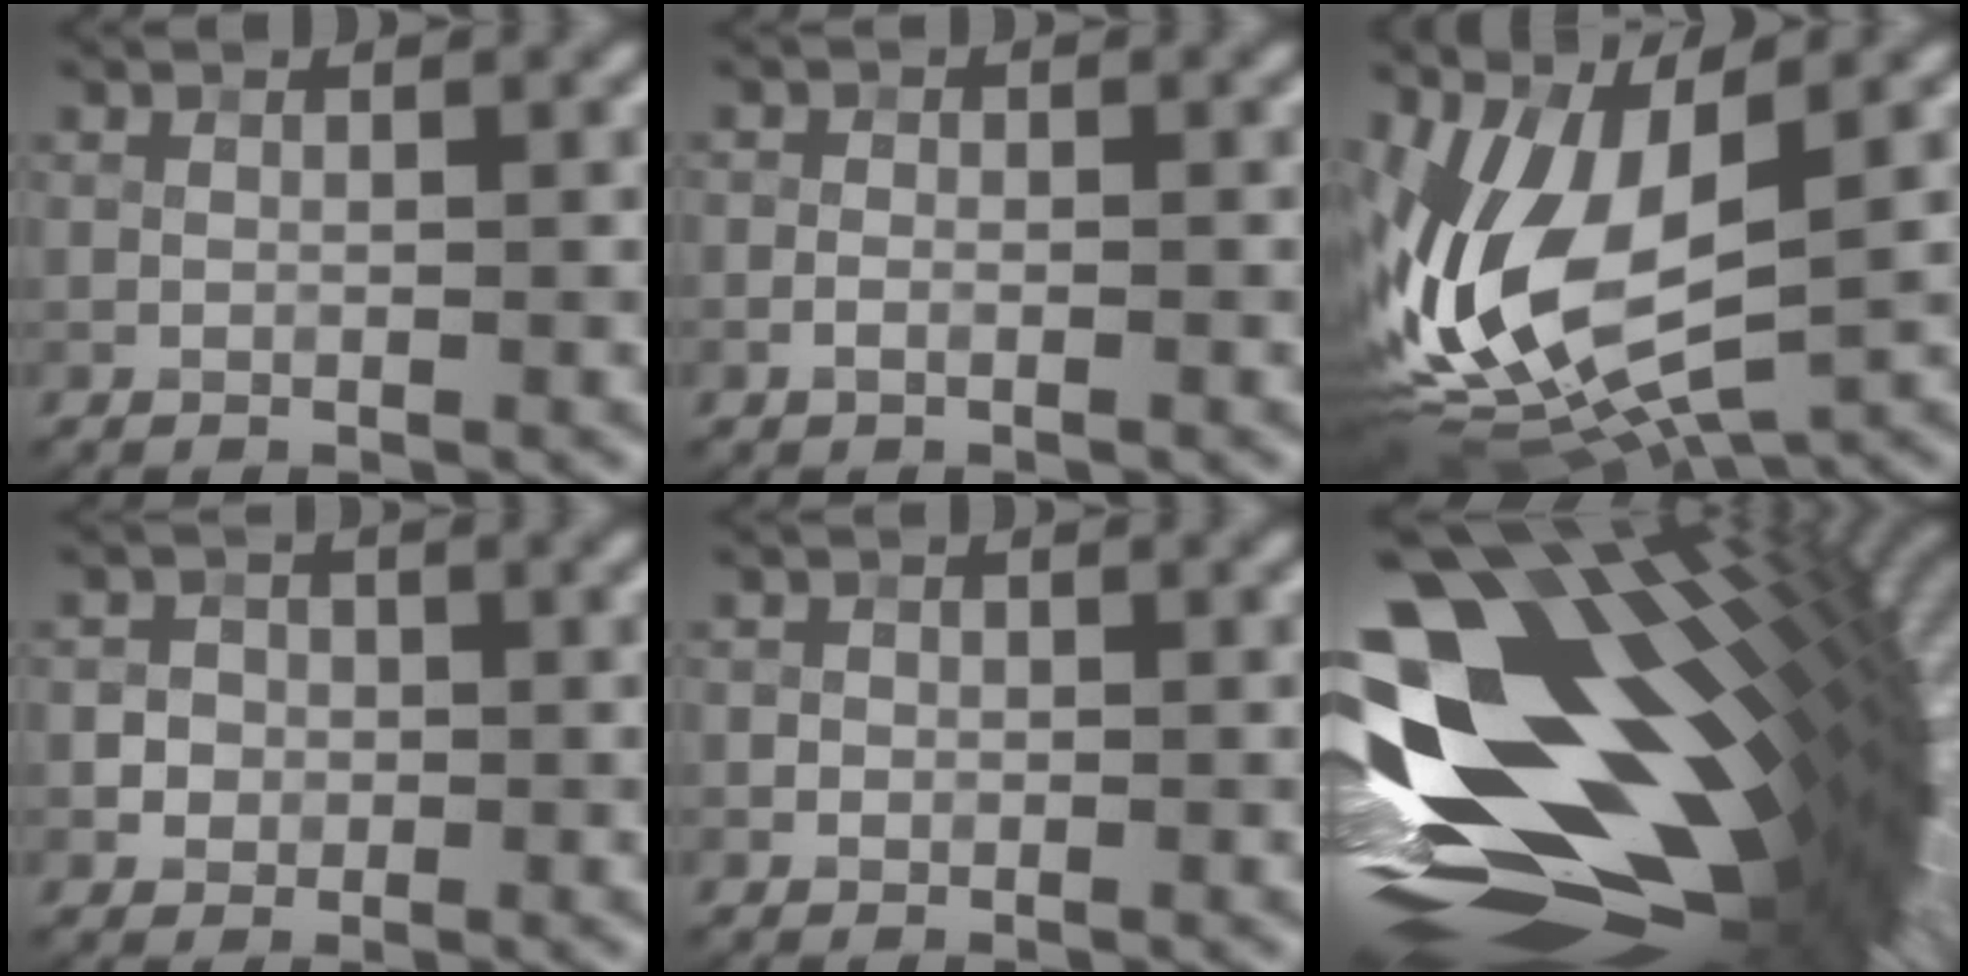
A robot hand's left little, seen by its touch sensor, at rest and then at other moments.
{"total": 0.8, "force": [-0.8, 0.3, 0.1], "torque": [-0.004, -0.001, -0.019]}
{"total": 13.7, "force": [-0.8, 6.1, 12.2], "torque": [-0.273, -0.018, -0.011]}
{"total": 2.2, "force": [-0.5, 2.1, 0.3], "torque": [0.011, 0.007, -0.018]}
{"total": 0.9, "force": [-0.3, 0.9, -0.1], "torque": [0.006, -0.001, -0.004]}
{"total": 19.8, "force": [0.6, 9.9, 17.2], "torque": [-0.311, -0.026, 0.029]}